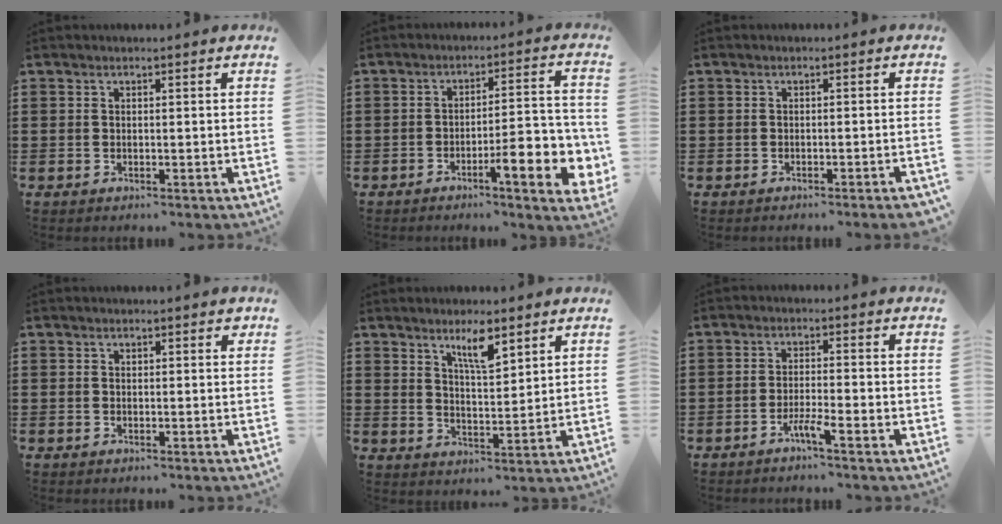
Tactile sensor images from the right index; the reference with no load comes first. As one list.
[{"total": 9.0, "force": [-3.9, 2.1, 7.9], "torque": [-0.110, -0.009, -0.067]}, {"total": 1.4, "force": [-1.1, -0.2, 0.8], "torque": [-0.013, -0.001, -0.021]}, {"total": 0.7, "force": [0.5, 0.5, 0.2], "torque": [0.002, 0.000, 0.007]}, {"total": 5.6, "force": [3.9, 1.3, 3.9], "torque": [-0.069, -0.005, 0.064]}, {"total": 3.1, "force": [-2.2, -0.1, 2.1], "torque": [-0.044, -0.001, -0.043]}]